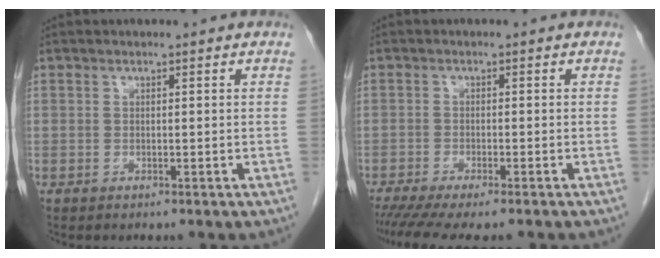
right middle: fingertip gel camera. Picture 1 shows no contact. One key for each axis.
{"total": 9.1, "fx": -7.6, "fy": 0.9, "fz": 4.9, "tx": -0.065, "ty": -0.017, "tz": -0.117}